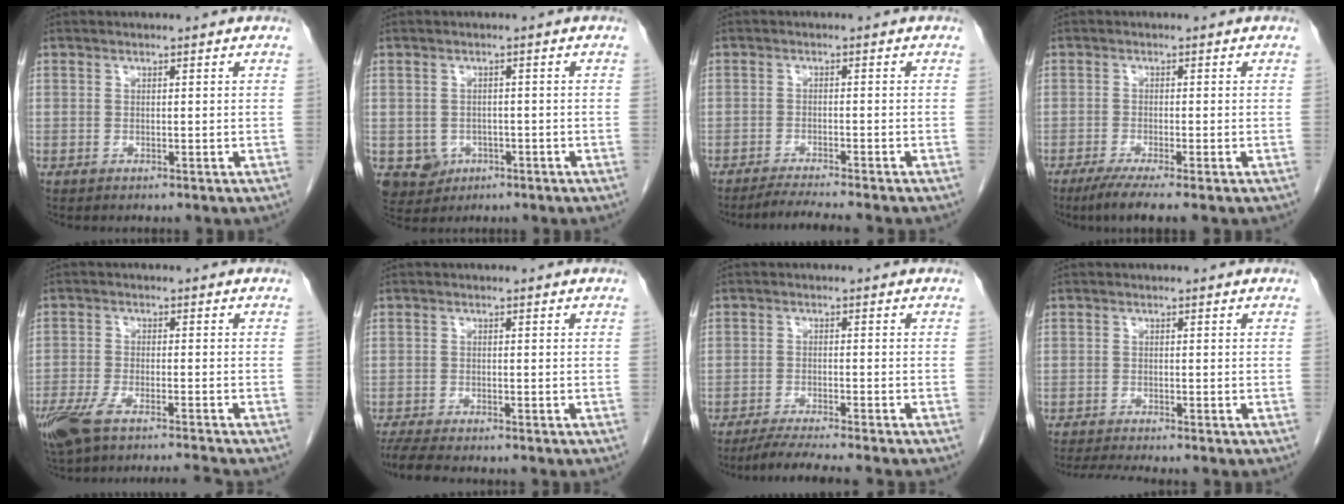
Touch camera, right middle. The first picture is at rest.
{"total": 4.3, "force": [-1.5, 3.9, 1.0], "torque": [-0.017, 0.002, -0.016]}
{"total": 5.0, "force": [-4.5, -1.1, 2.0], "torque": [-0.029, -0.017, -0.072]}
{"total": 4.9, "force": [-3.4, -0.2, 3.5], "torque": [-0.060, -0.016, -0.060]}
{"total": 9.3, "force": [-7.7, 0.3, 5.1], "torque": [-0.093, -0.014, -0.132]}
{"total": 4.4, "force": [-3.8, 0.2, 2.2], "torque": [-0.046, -0.018, -0.066]}
{"total": 6.7, "force": [-5.8, -1.2, 3.1], "torque": [-0.044, -0.022, -0.094]}
{"total": 3.7, "force": [-3.3, -0.7, 1.5], "torque": [-0.032, -0.018, -0.058]}